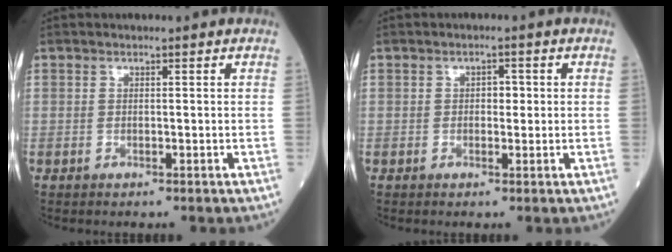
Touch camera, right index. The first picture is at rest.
{"total": 1.8, "force": [0.1, 1.1, 1.4], "torque": [-0.016, 0.003, 0.000]}